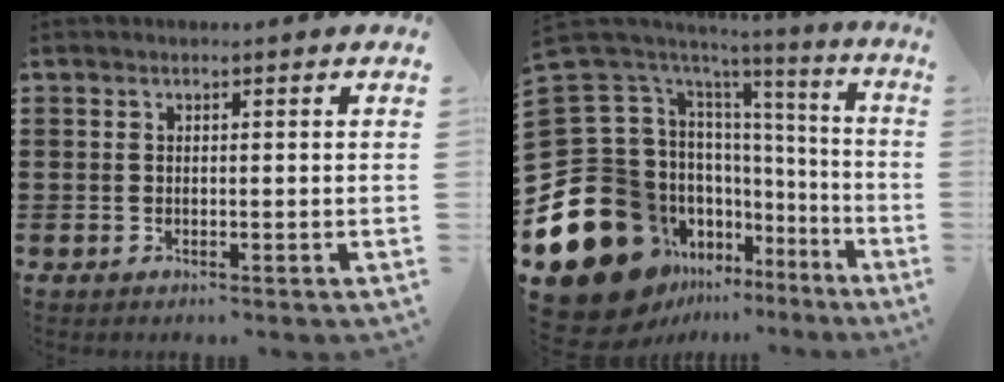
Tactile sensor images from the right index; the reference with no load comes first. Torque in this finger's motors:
{"motor_torque": [1.11, -0.96, 0.03, -0.21]}